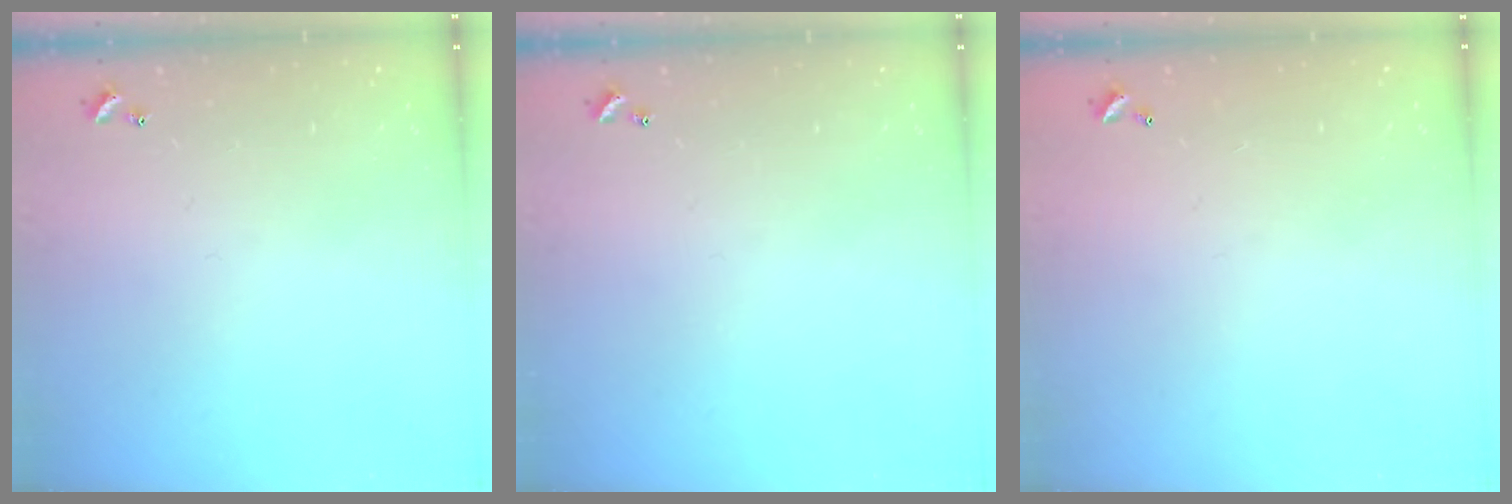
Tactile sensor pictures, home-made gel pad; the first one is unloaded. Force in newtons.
{"total": 0.0}
{"total": 3.0, "press": 3.0, "slide": 0.1}